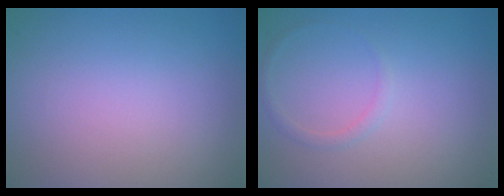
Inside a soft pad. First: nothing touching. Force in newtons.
{"total": 0.8, "press": 0.8, "slide": 0.0}